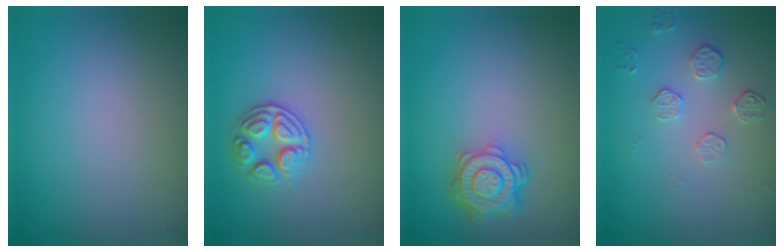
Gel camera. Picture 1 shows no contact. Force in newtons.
{"total": 2.6, "press": 2.6, "slide": 0.5}
{"total": 4.5, "press": 3.5, "slide": 2.9}
{"total": 1.8, "press": 1.2, "slide": 1.3}